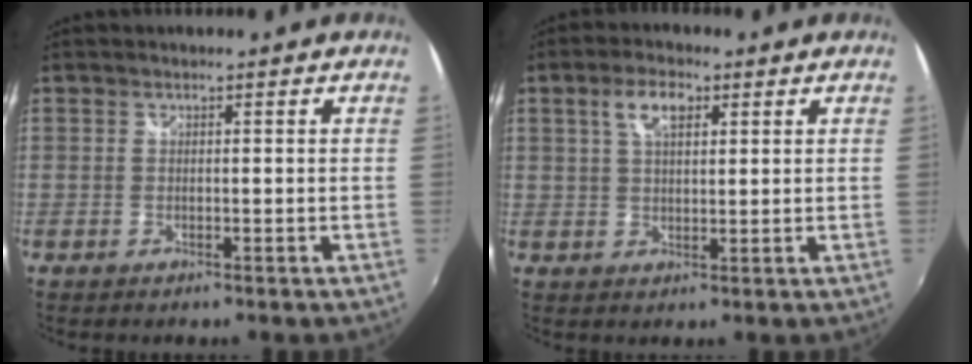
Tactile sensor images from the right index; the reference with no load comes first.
{"total": 5.3, "force": [2.3, 2.6, 4.0], "torque": [-0.074, 0.013, 0.040]}